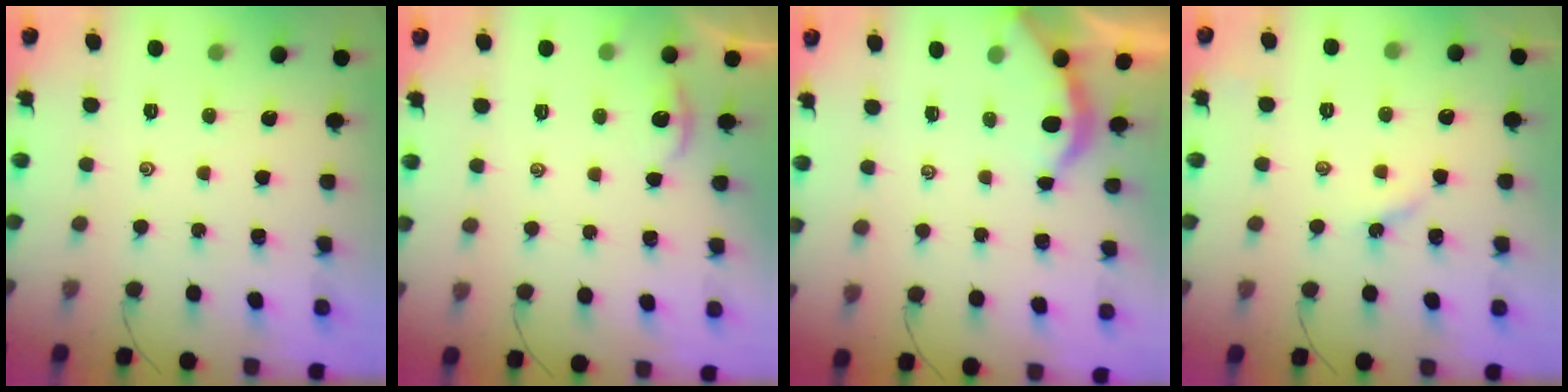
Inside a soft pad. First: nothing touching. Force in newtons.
{"total": 1.9, "press": 1.9, "slide": 0.2}
{"total": 2.3, "press": 2.3, "slide": 0.5}
{"total": 2.5, "press": 2.5, "slide": 0.3}